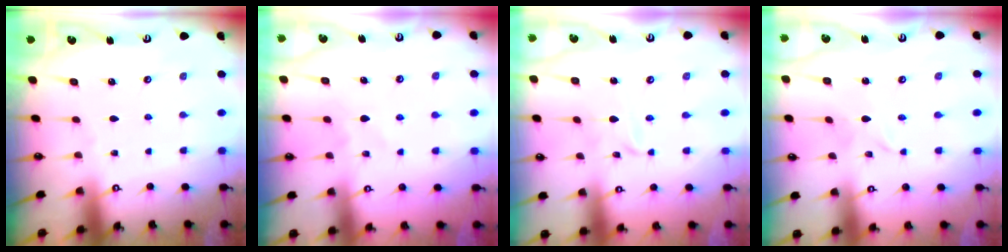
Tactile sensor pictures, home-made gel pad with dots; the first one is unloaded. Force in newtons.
{"total": 6.7, "press": 6.6, "slide": 1.0}
{"total": 5.1, "press": 5.0, "slide": 0.5}
{"total": 1.8, "press": 1.8, "slide": 0.2}